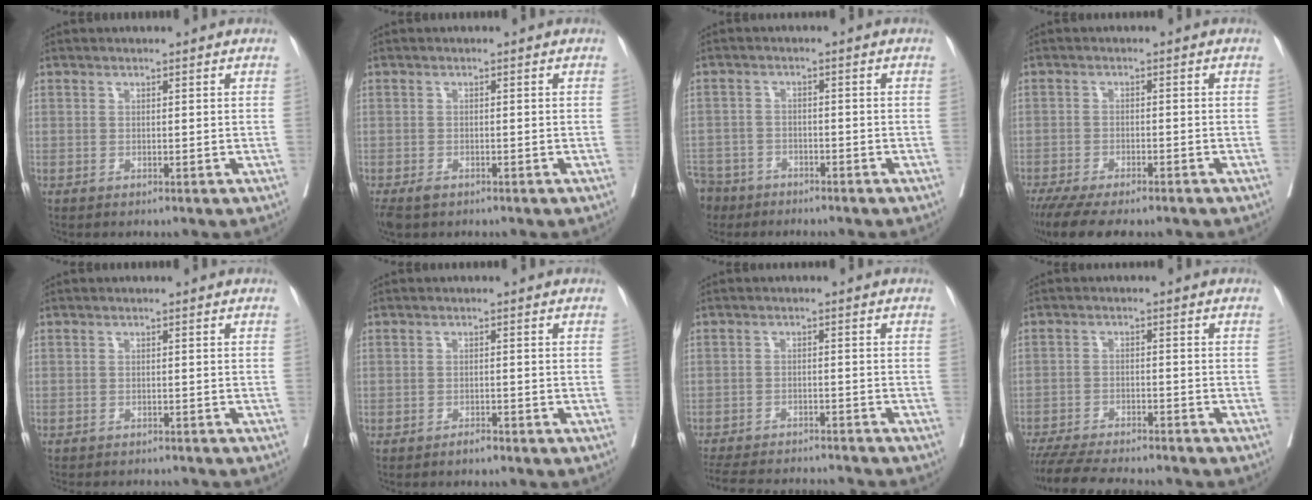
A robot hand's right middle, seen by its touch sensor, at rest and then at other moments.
{"total": 3.0, "force": [-2.1, 1.4, 1.6], "torque": [-0.032, -0.008, -0.033]}
{"total": 9.1, "force": [-7.0, 5.5, 1.9], "torque": [-0.064, -0.008, -0.122]}
{"total": 10.9, "force": [-8.8, 2.6, 5.9], "torque": [-0.087, -0.011, -0.130]}
{"total": 7.1, "force": [-6.6, 1.5, 2.0], "torque": [-0.021, -0.005, -0.085]}
{"total": 1.3, "force": [-1.1, 0.2, 0.5], "torque": [-0.010, 0.001, -0.017]}
{"total": 14.0, "force": [-13.3, 1.7, 4.3], "torque": [-0.081, -0.007, -0.187]}
{"total": 13.2, "force": [-11.8, 1.7, 5.6], "torque": [-0.086, -0.019, -0.174]}